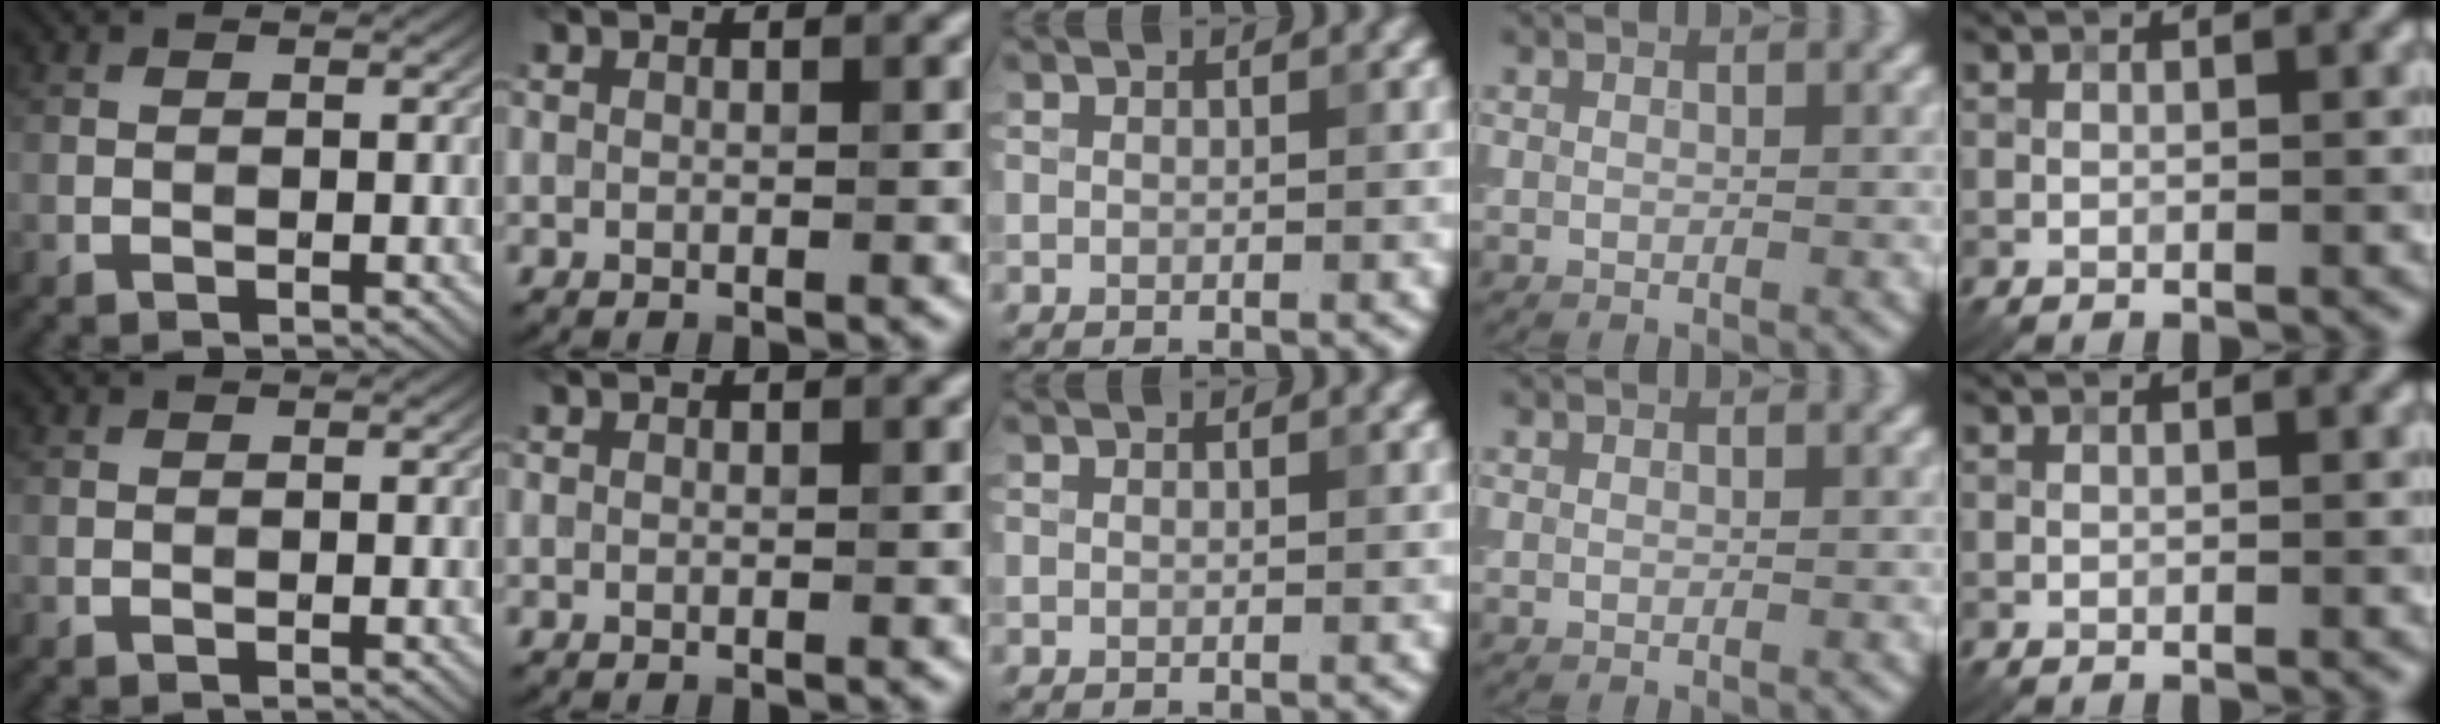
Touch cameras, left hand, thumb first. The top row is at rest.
{}